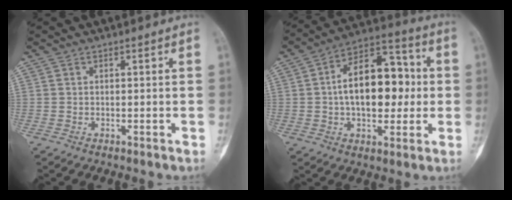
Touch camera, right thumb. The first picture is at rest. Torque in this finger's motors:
{"motor_torque": [1.91, 1.96, 0.92, -0.58, 0.37]}